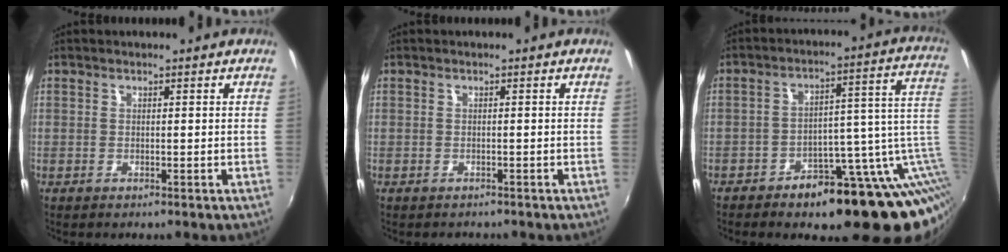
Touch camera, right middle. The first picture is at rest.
{"total": 1.0, "force": [-0.8, 0.5, 0.0], "torque": [-0.006, -0.002, -0.012]}
{"total": 18.5, "force": [-10.7, 7.7, 12.9], "torque": [-0.132, 0.016, -0.147]}